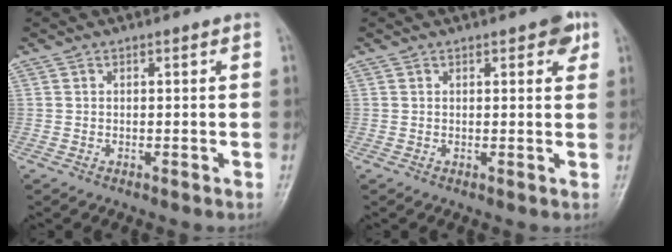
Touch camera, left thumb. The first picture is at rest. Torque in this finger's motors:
{"motor_torque": [0.50, 0.34, 0.31, -0.53, 0.00]}